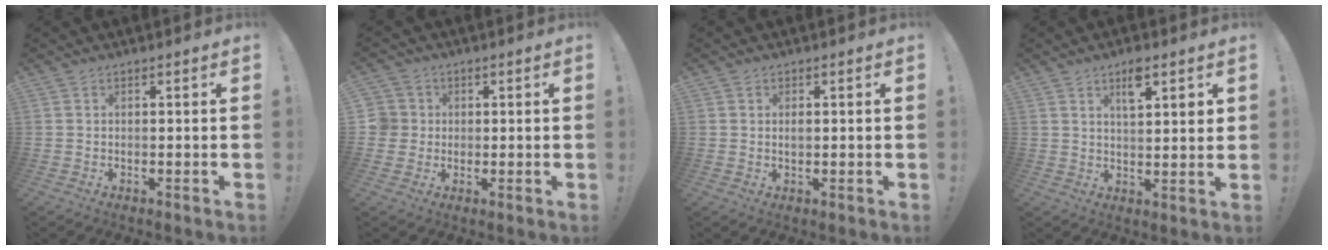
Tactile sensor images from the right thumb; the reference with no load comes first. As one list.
[{"total": 5.0, "force": [0.3, 4.9, 1.0], "torque": [-0.027, 0.004, 0.008]}, {"total": 1.0, "force": [0.0, 0.7, 0.6], "torque": [0.000, -0.001, -0.004]}, {"total": 6.9, "force": [3.7, 1.9, 5.5], "torque": [-0.073, -0.015, 0.056]}]